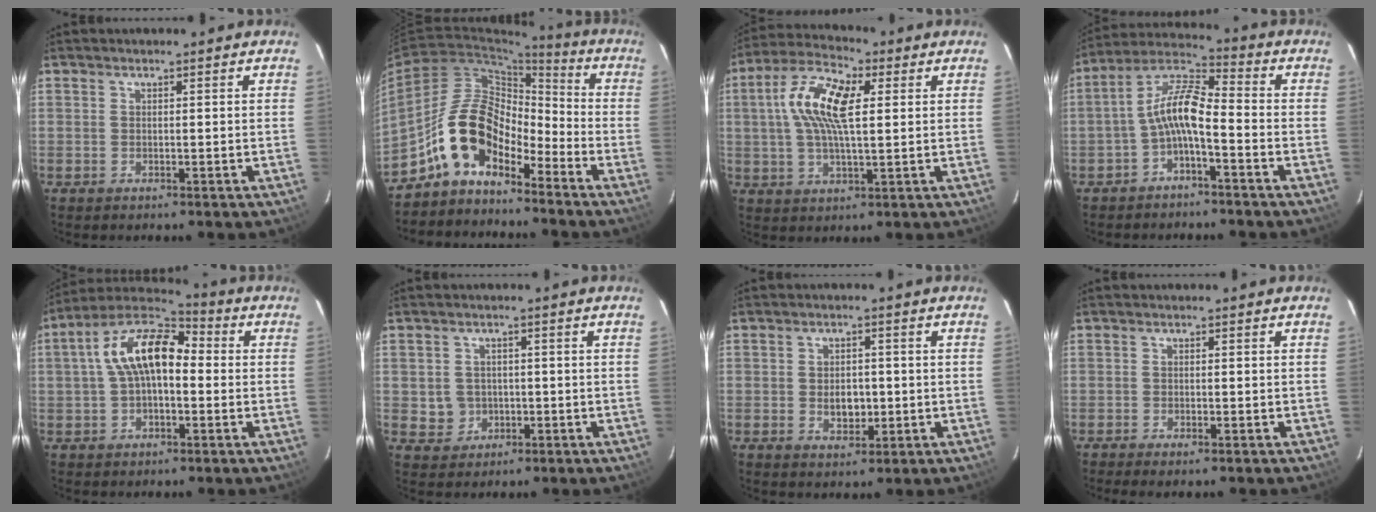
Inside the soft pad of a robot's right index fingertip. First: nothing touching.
{"total": 12.1, "force": [-8.3, 5.5, 6.9], "torque": [-0.127, 0.027, -0.165]}
{"total": 12.1, "force": [2.6, 4.6, 10.9], "torque": [-0.213, 0.023, 0.039]}
{"total": 8.2, "force": [-3.1, 2.3, 7.2], "torque": [-0.164, 0.021, -0.062]}
{"total": 12.7, "force": [0.7, 6.9, 10.7], "torque": [-0.201, 0.033, 0.004]}
{"total": 4.2, "force": [-0.5, 4.1, 0.8], "torque": [-0.025, 0.010, 0.005]}
{"total": 4.3, "force": [-0.5, 3.0, 3.1], "torque": [-0.052, 0.000, -0.003]}
{"total": 1.7, "force": [-1.2, 0.2, 1.1], "torque": [-0.026, -0.002, -0.023]}